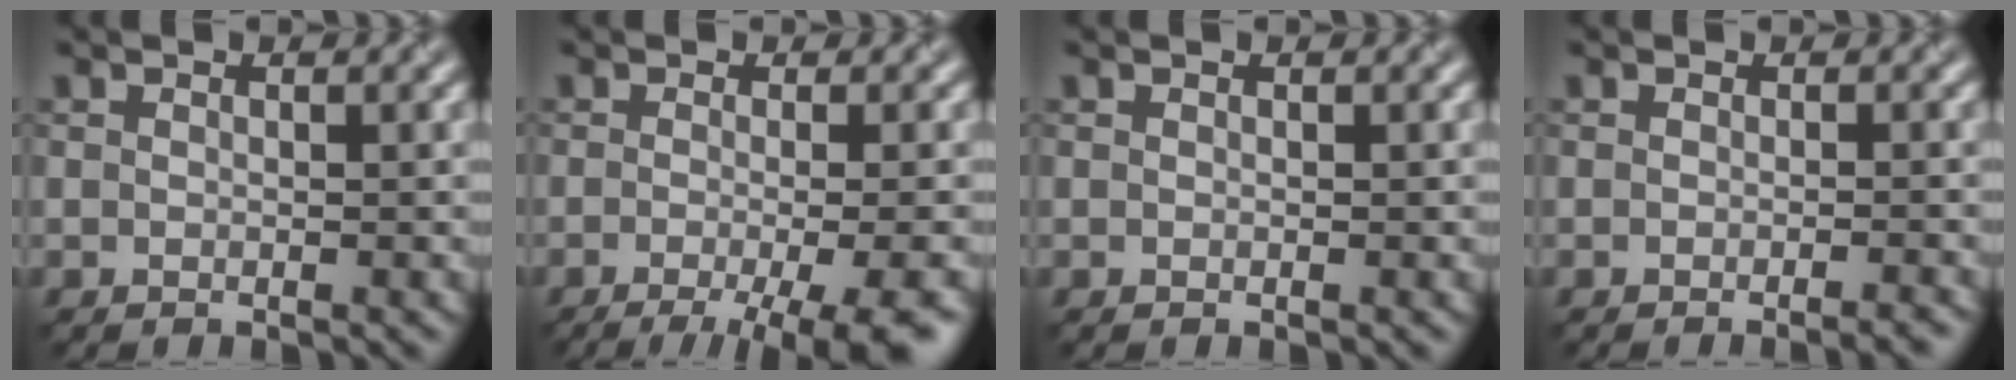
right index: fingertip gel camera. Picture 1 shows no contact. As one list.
[{"total": 8.3, "force": [-3.8, 2.6, 6.9], "torque": [-0.059, -0.005, -0.047]}, {"total": 0.0}, {"total": 1.8, "force": [-1.0, 0.4, 1.4], "torque": [-0.005, -0.004, -0.020]}]